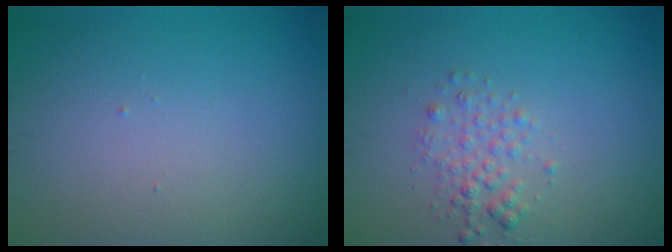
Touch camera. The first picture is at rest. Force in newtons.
{"total": 2.0, "press": 2.0, "slide": 0.1}